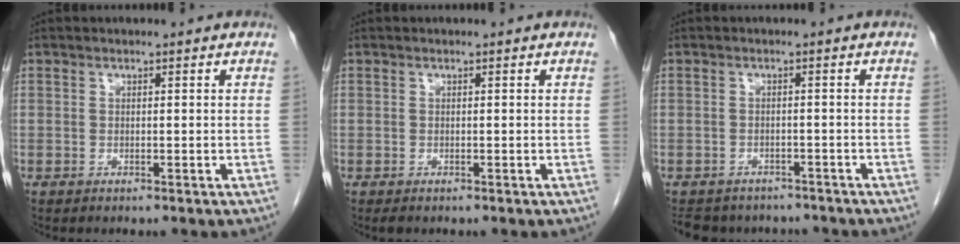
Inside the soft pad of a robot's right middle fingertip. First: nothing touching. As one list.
[{"total": 0.6, "force": [-0.5, 0.3, 0.3], "torque": [-0.007, -0.001, -0.006]}, {"total": 9.3, "force": [-8.1, 4.1, 1.8], "torque": [-0.035, 0.005, -0.098]}]